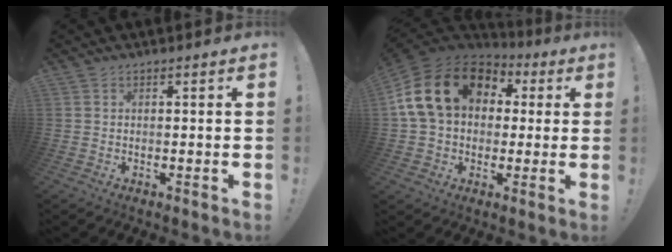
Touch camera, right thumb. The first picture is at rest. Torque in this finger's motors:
{"motor_torque": [1.43, 1.85, 1.30, -0.49, 0.28]}